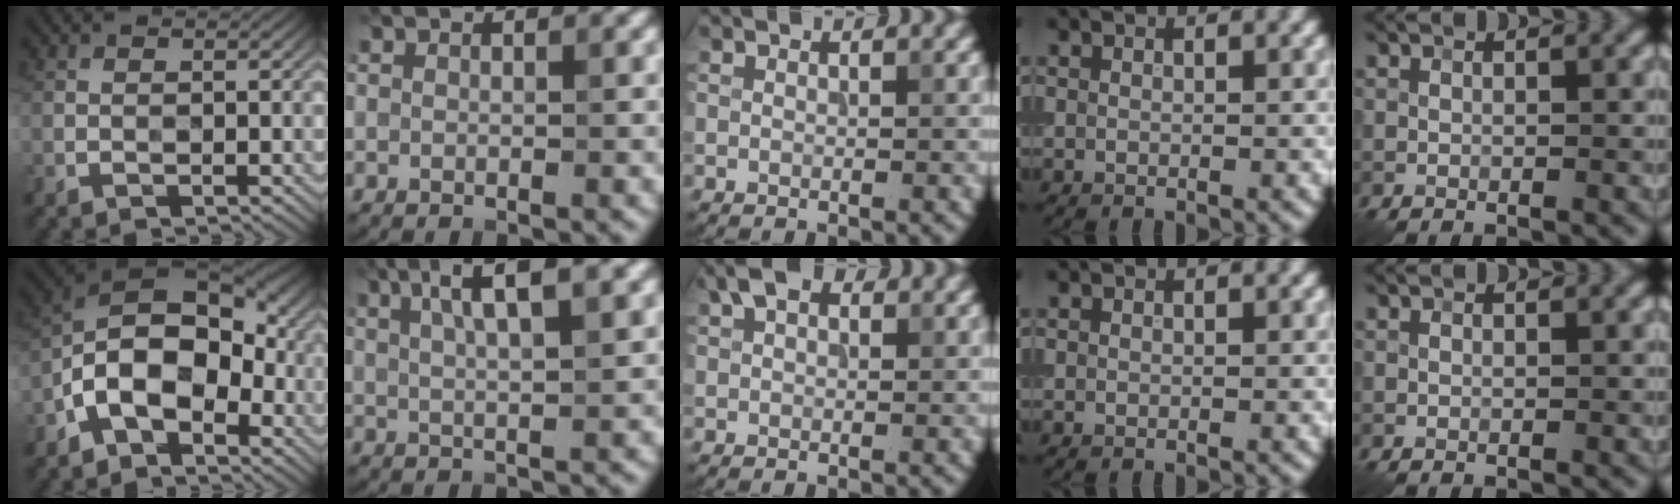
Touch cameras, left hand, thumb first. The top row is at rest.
{"thumb": {"total": 12.7, "force": [-3.7, 7.7, 9.4], "torque": [-0.157, 0.005, -0.077]}, "index": {"total": 6.2, "force": [2.9, 1.4, 5.3], "torque": [-0.080, 0.016, 0.045]}, "middle": {"total": 2.7, "force": [1.6, 1.5, 1.6], "torque": [-0.029, 0.009, 0.026]}}